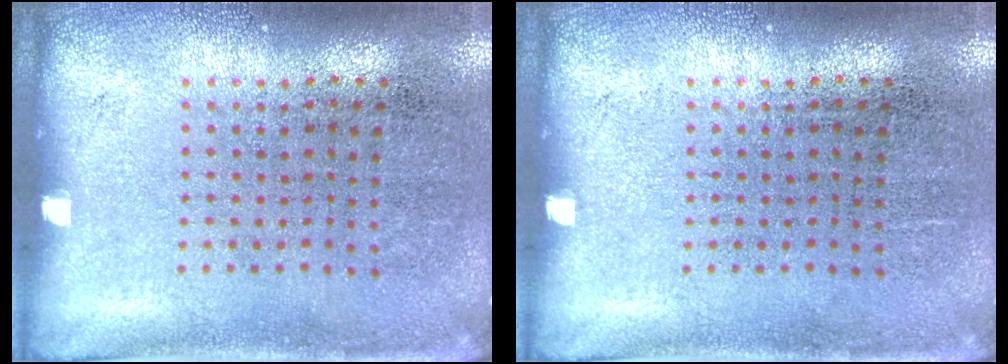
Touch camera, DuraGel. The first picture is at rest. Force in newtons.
{"total": 0.0}